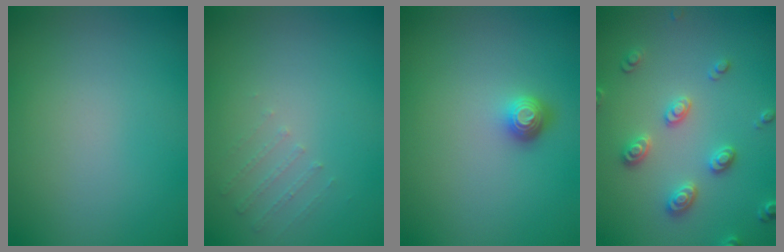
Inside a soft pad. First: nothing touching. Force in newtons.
{"total": 0.6, "press": 0.5, "slide": 0.4}
{"total": 1.7, "press": 1.3, "slide": 1.1}
{"total": 2.9, "press": 2.8, "slide": 0.4}